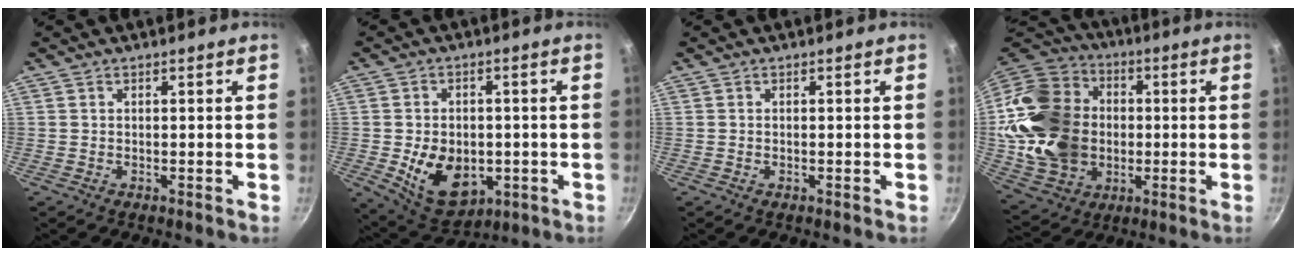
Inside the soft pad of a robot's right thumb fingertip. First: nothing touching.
{"total": 12.8, "force": [-2.5, 9.1, 8.7], "torque": [-0.114, -0.005, -0.019]}
{"total": 0.0}
{"total": 25.3, "force": [-0.3, 20.2, 15.3], "torque": [-0.273, 0.037, 0.009]}